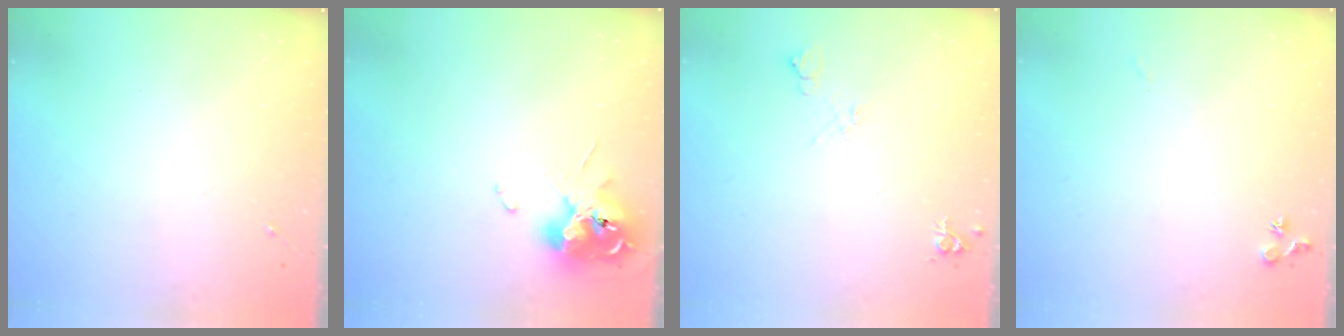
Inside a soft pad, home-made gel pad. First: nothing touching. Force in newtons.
{"total": 12.4, "press": 12.2, "slide": 1.6}
{"total": 6.5, "press": 6.4, "slide": 1.0}
{"total": 6.6, "press": 6.6, "slide": 0.6}